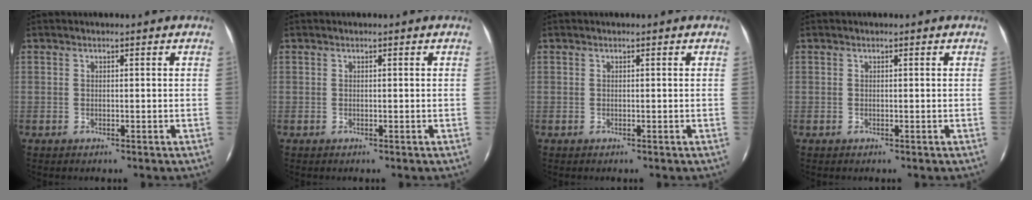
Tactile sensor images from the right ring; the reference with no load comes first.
{"total": 0.0}
{"total": 0.0}
{"total": 0.0}